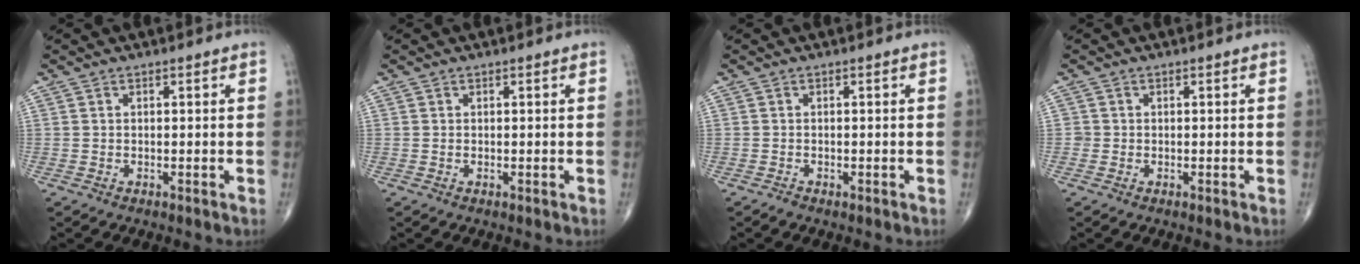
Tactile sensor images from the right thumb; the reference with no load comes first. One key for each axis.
{"total": 0.0}
{"total": 0.5, "fx": -0.4, "fy": 0.3, "fz": 0.2, "tx": -0.006, "ty": -0.002, "tz": -0.011}
{"total": 1.0, "fx": -0.2, "fy": 0.9, "fz": 0.0, "tx": 0.004, "ty": 0.005, "tz": -0.007}